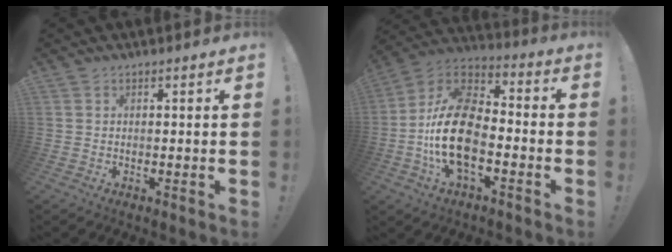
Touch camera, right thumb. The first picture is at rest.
{"total": 20.6, "force": [-5.2, 11.9, 16.0], "torque": [-0.303, 0.035, -0.081]}